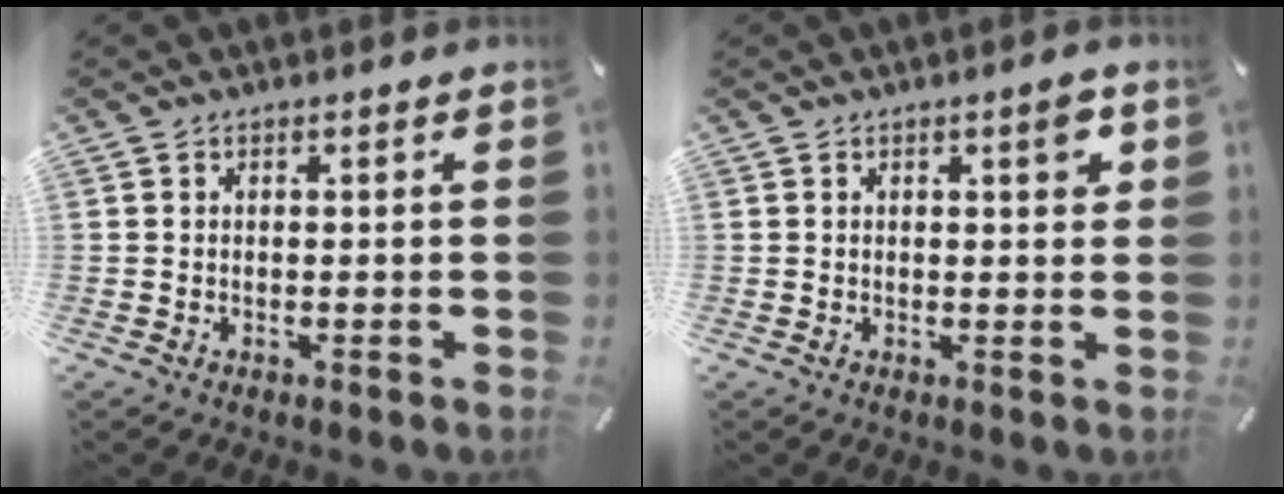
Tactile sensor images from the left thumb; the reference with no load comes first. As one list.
[{"total": 3.5, "force": [1.4, 1.2, 3.0], "torque": [-0.037, -0.004, 0.017]}]